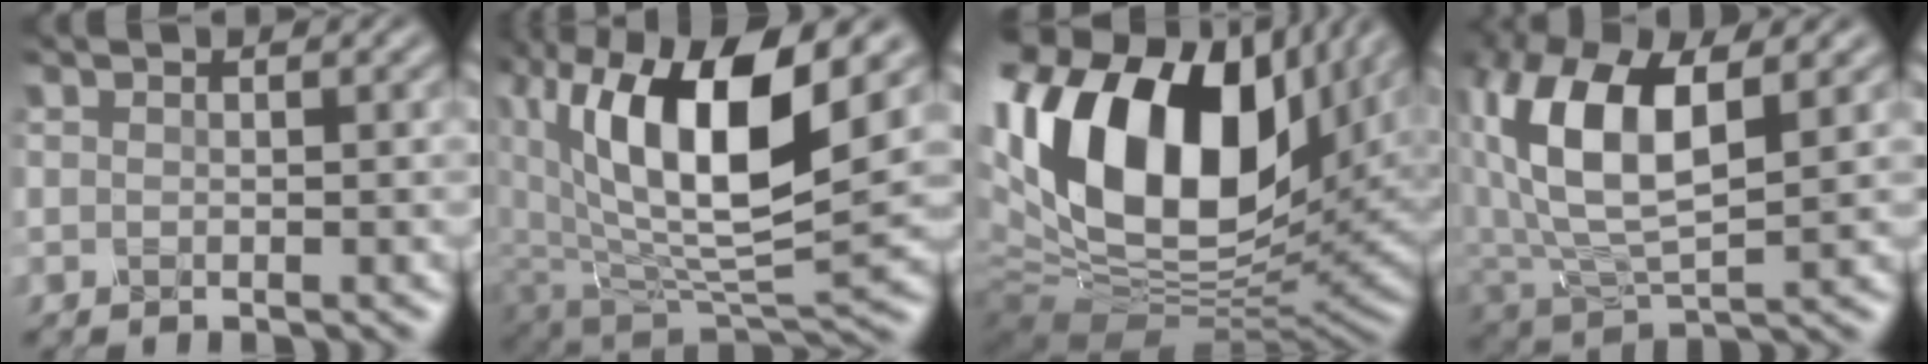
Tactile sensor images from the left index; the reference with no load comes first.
{"total": 12.3, "force": [3.6, 6.1, 10.1], "torque": [-0.178, -0.008, 0.068]}
{"total": 18.4, "force": [3.8, 11.1, 14.2], "torque": [-0.296, 0.005, 0.067]}
{"total": 9.5, "force": [1.9, 4.8, 8.0], "torque": [-0.168, 0.003, 0.029]}